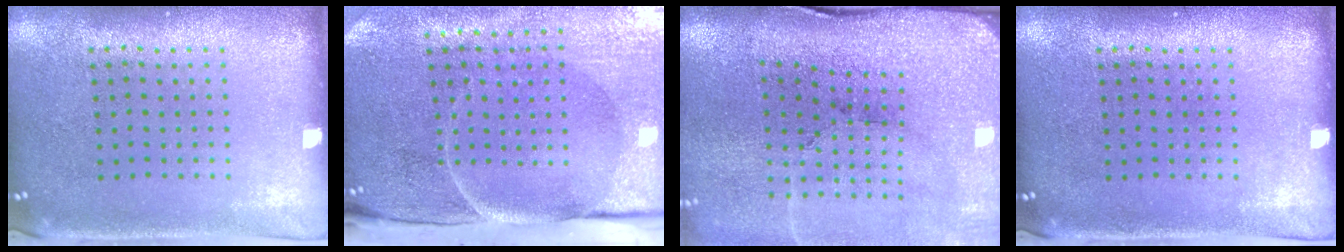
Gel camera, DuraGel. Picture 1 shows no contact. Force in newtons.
{"total": 5.1, "press": 4.1, "slide": 3.1}
{"total": 3.6, "press": 3.3, "slide": 1.5}
{"total": 0.0}